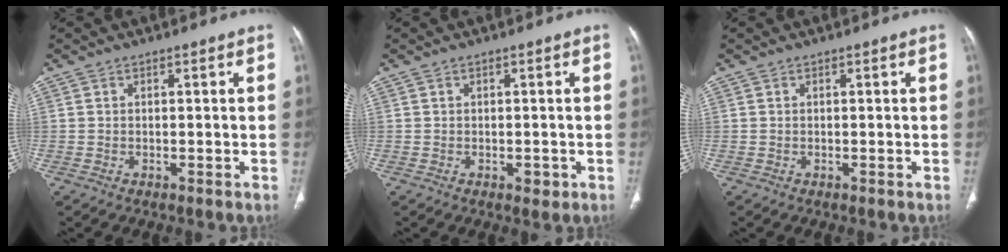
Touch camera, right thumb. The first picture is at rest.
{"total": 1.6, "force": [-0.4, 1.0, 1.1], "torque": [-0.008, -0.001, -0.002]}
{"total": 0.0}